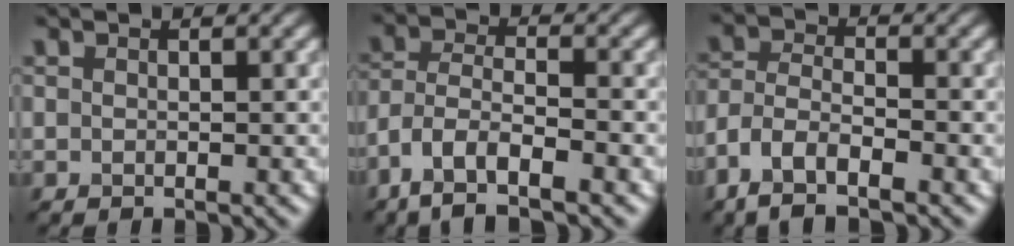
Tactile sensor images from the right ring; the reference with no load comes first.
{"total": 5.9, "force": [-3.8, 2.0, 4.1], "torque": [-0.080, -0.001, -0.079]}
{"total": 4.9, "force": [-3.3, 1.9, 3.1], "torque": [-0.063, -0.001, -0.075]}